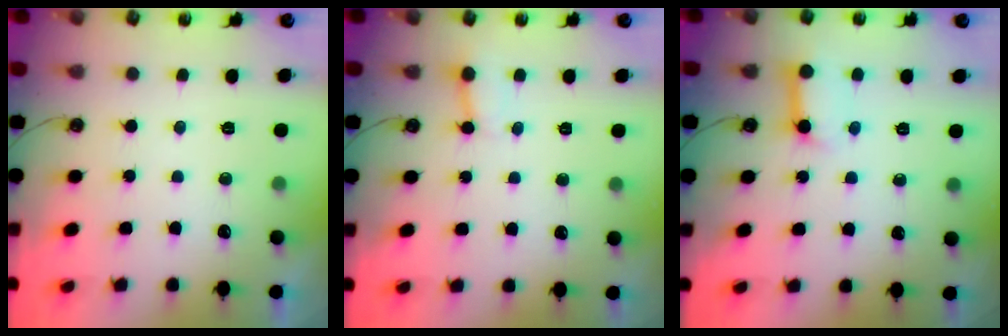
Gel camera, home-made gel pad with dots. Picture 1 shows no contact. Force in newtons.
{"total": 3.0, "press": 2.9, "slide": 0.4}
{"total": 9.2, "press": 9.1, "slide": 1.2}